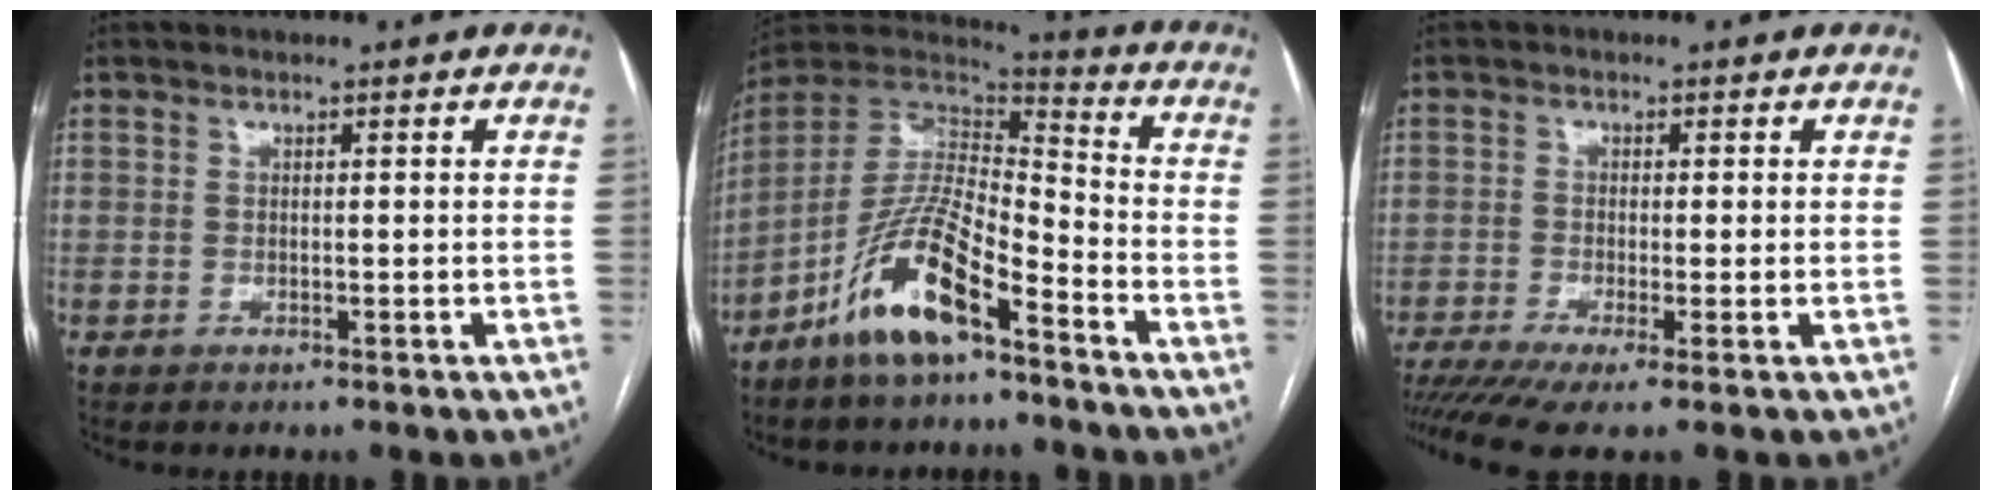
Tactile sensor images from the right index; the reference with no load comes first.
{"total": 14.2, "force": [-8.7, 3.1, 10.8], "torque": [-0.214, 0.000, -0.163]}
{"total": 8.1, "force": [-5.3, 0.9, 6.0], "torque": [-0.111, -0.011, -0.095]}